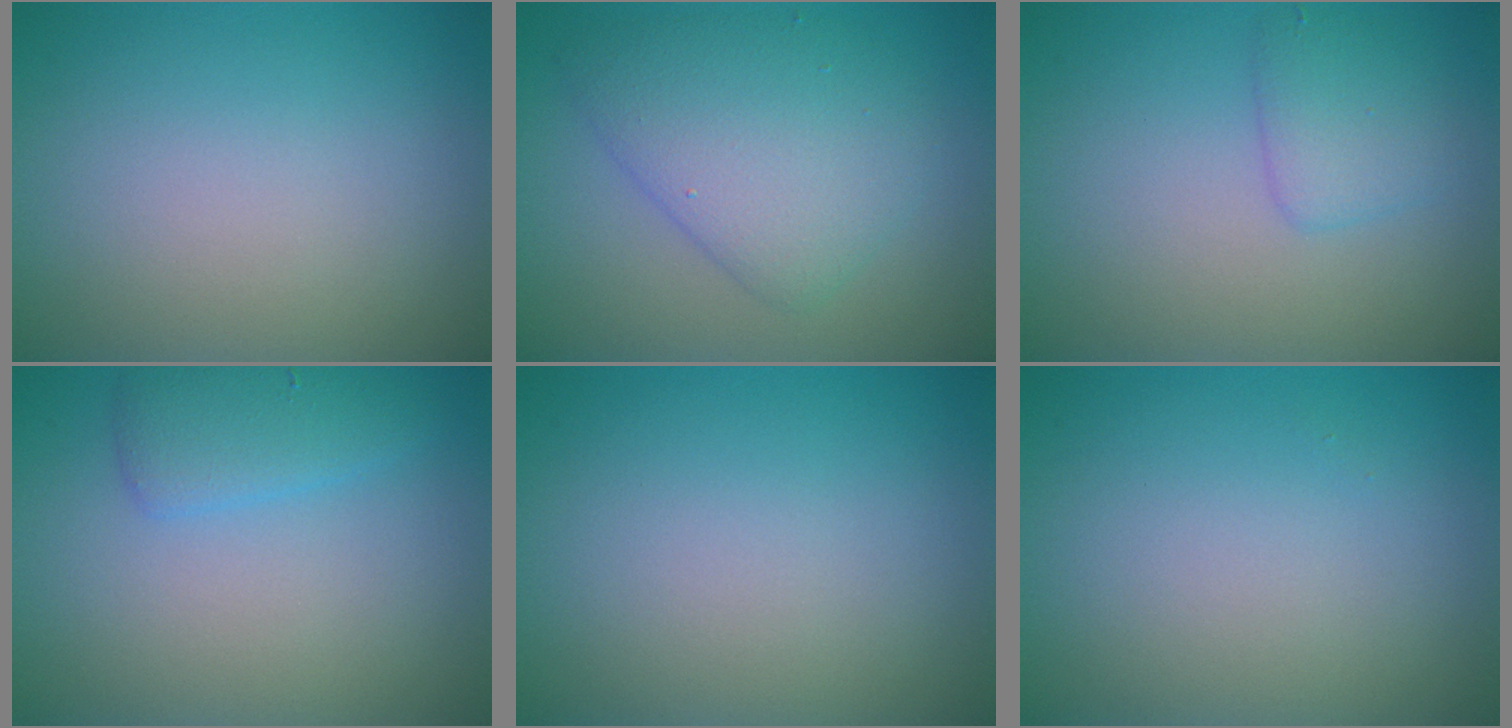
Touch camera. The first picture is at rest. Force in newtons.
{"total": 5.3, "press": 5.3, "slide": 0.3}
{"total": 2.2, "press": 2.2, "slide": 0.1}
{"total": 2.4, "press": 2.4, "slide": 0.3}
{"total": 0.0}
{"total": 0.0}